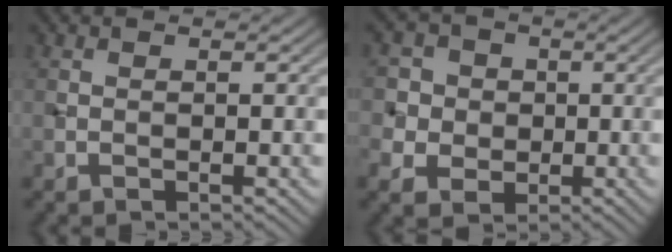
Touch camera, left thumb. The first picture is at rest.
{"total": 5.6, "force": [0.1, 5.4, 1.6], "torque": [-0.050, 0.010, -0.017]}